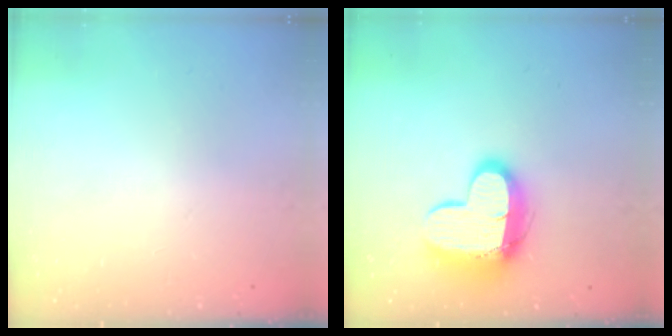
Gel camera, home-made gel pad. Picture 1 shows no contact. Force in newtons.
{"total": 13.7, "press": 13.6, "slide": 1.3}